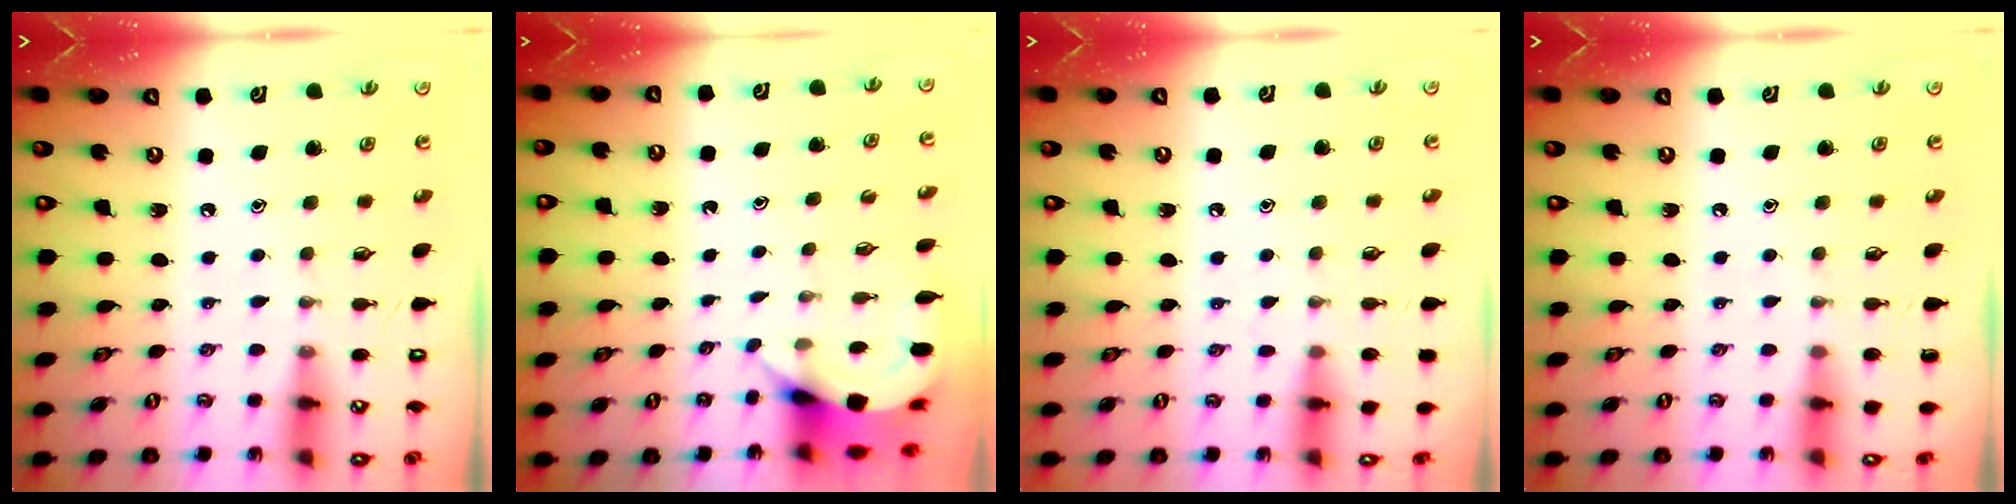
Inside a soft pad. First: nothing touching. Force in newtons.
{"total": 3.5, "press": 3.5, "slide": 0.2}
{"total": 5.4, "press": 5.3, "slide": 0.8}
{"total": 0.0}